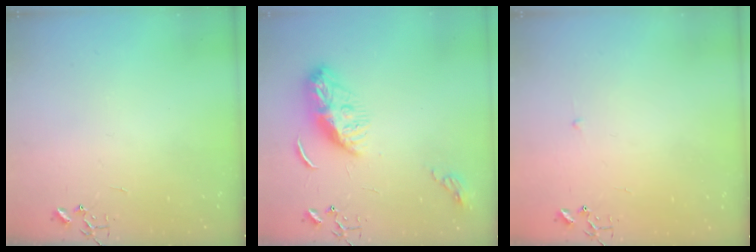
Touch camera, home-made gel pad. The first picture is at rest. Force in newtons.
{"total": 10.9, "press": 10.9, "slide": 0.4}
{"total": 2.3, "press": 2.3, "slide": 0.3}